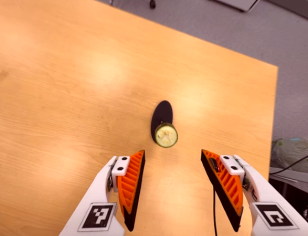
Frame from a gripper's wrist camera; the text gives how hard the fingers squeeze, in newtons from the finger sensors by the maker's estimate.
{"total": 0.0}